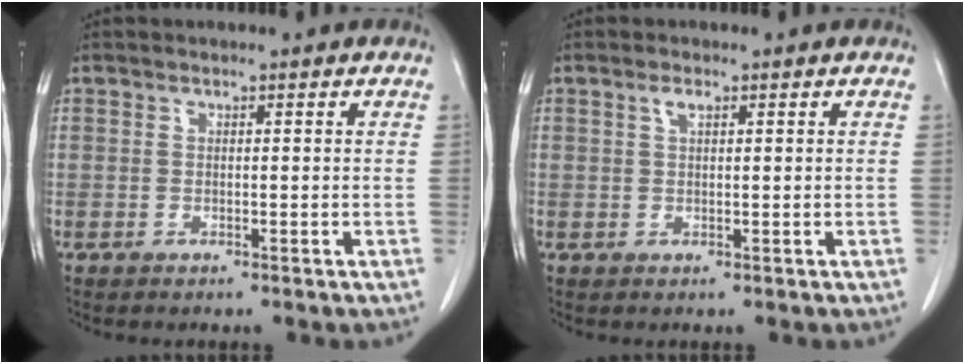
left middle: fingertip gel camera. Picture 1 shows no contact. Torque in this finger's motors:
{"motor_torque": [0.27, 0.06, -0.19, -0.01]}